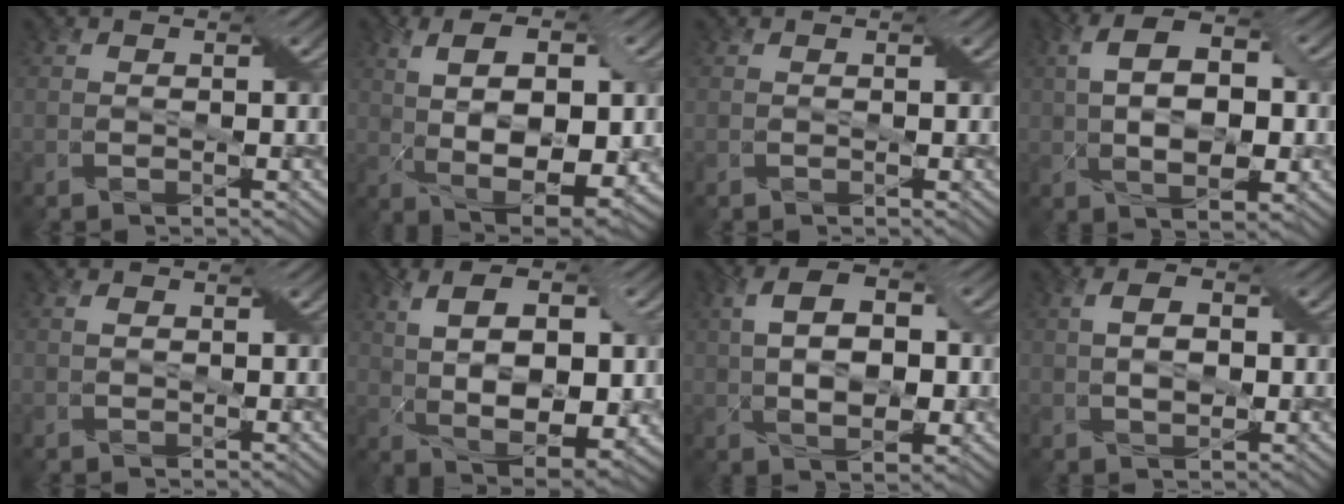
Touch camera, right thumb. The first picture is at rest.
{"total": 11.5, "force": [0.9, 5.4, 10.1], "torque": [-0.171, 0.003, 0.016]}
{"total": 0.0}
{"total": 10.1, "force": [0.6, 5.3, 8.6], "torque": [-0.158, 0.008, 0.009]}
{"total": 0.9, "force": [0.2, 0.5, 0.7], "torque": [-0.015, 0.005, 0.005]}
{"total": 11.4, "force": [1.7, 5.7, 9.7], "torque": [-0.173, 0.002, 0.029]}
{"total": 9.0, "force": [0.7, 4.7, 7.7], "torque": [-0.144, 0.007, 0.008]}
{"total": 4.0, "force": [0.3, 2.1, 3.3], "torque": [-0.066, 0.001, 0.005]}